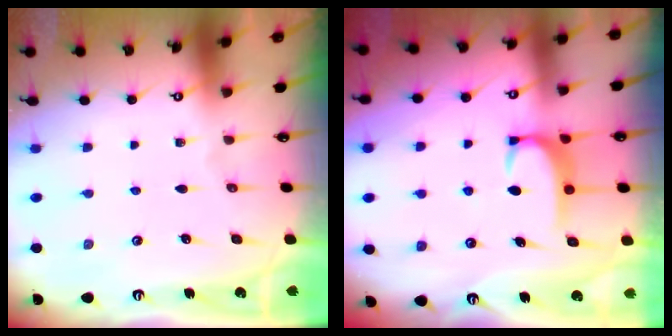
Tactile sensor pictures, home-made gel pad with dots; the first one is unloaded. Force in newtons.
{"total": 2.6, "press": 2.6, "slide": 0.5}